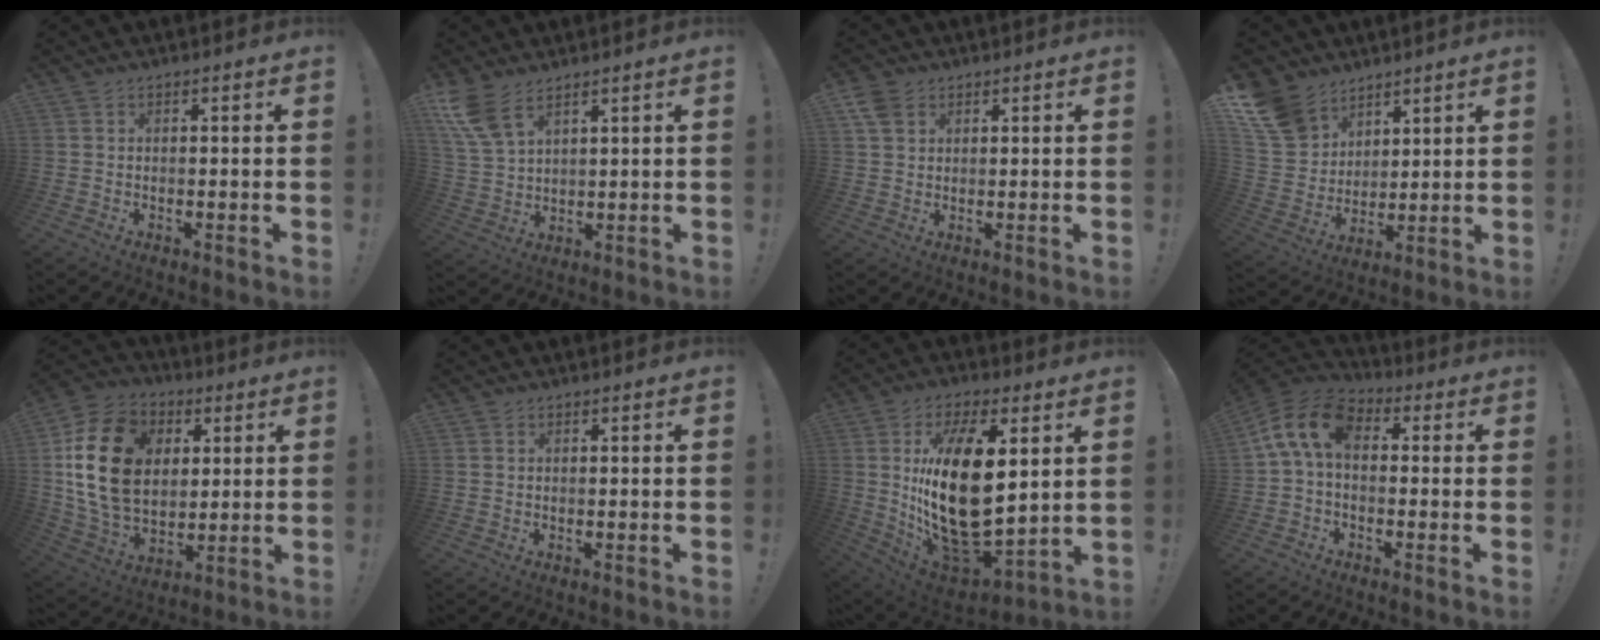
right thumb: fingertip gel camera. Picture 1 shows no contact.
{"total": 8.8, "force": [6.0, 3.8, 5.2], "torque": [-0.109, -0.021, 0.118]}
{"total": 5.2, "force": [2.7, 3.6, 2.5], "torque": [-0.039, -0.006, 0.052]}
{"total": 13.0, "force": [8.7, 8.8, 3.9], "torque": [-0.077, -0.061, 0.176]}
{"total": 24.9, "force": [4.6, 17.4, 17.2], "torque": [-0.328, -0.013, 0.085]}
{"total": 0.0}
{"total": 26.3, "force": [4.4, 13.4, 22.2], "torque": [-0.431, -0.042, 0.086]}
{"total": 12.2, "force": [2.3, 7.2, 9.6], "torque": [-0.203, 0.014, 0.045]}